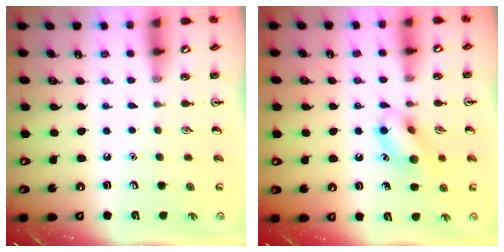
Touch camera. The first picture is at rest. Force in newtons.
{"total": 11.3, "press": 11.2, "slide": 1.2}